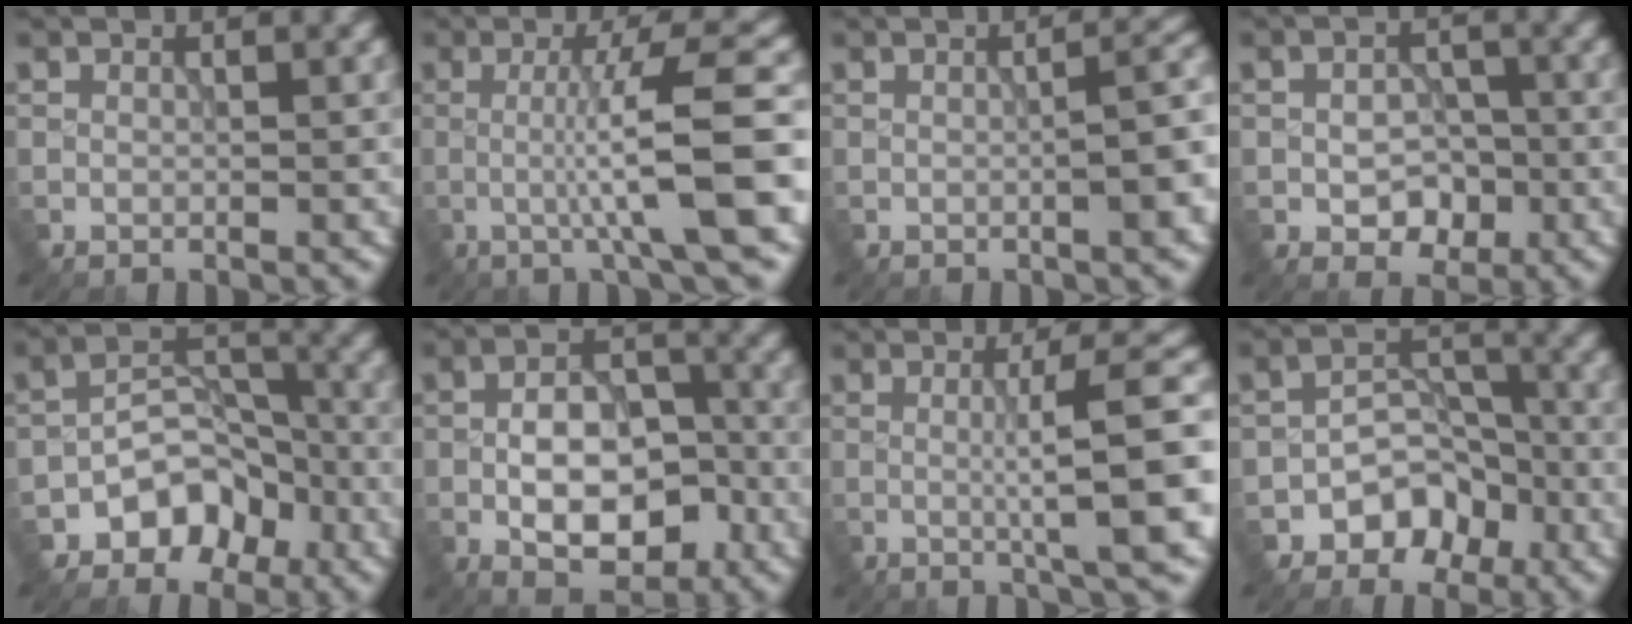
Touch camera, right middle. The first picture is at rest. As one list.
[{"total": 8.7, "force": [-1.2, 1.2, 8.5], "torque": [-0.121, 0.010, -0.023]}, {"total": 5.3, "force": [-0.4, 1.6, 5.1], "torque": [-0.053, 0.002, 0.003]}, {"total": 3.7, "force": [-1.1, 2.6, 2.4], "torque": [-0.035, -0.006, -0.017]}, {"total": 5.3, "force": [-3.1, 3.6, 2.4], "torque": [-0.020, 0.004, -0.055]}, {"total": 7.4, "force": [-2.4, 4.0, 5.8], "torque": [-0.088, 0.009, -0.043]}, {"total": 8.2, "force": [-0.1, 1.4, 8.1], "torque": [-0.109, 0.006, -0.002]}, {"total": 4.8, "force": [-2.8, 3.3, 2.0], "torque": [-0.015, 0.001, -0.051]}]